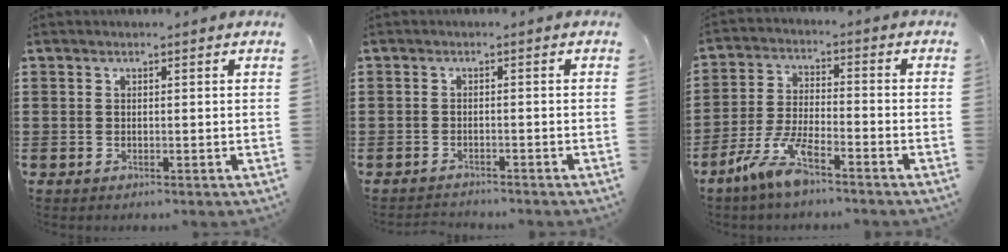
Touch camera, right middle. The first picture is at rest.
{"total": 1.5, "force": [-1.5, 0.1, -0.1], "torque": [-0.003, 0.001, -0.034]}
{"total": 7.6, "force": [-5.4, 1.4, 5.1], "torque": [-0.124, -0.010, -0.107]}